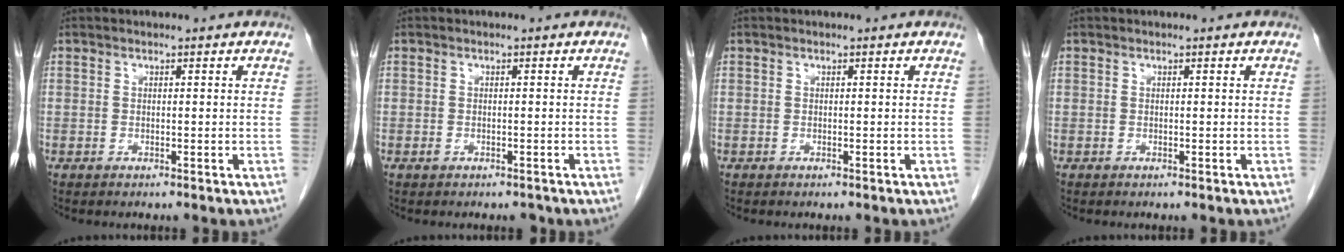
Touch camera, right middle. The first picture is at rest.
{"total": 1.2, "force": [-0.8, 0.7, 0.5], "torque": [-0.009, 0.002, -0.006]}
{"total": 0.0}
{"total": 0.0}